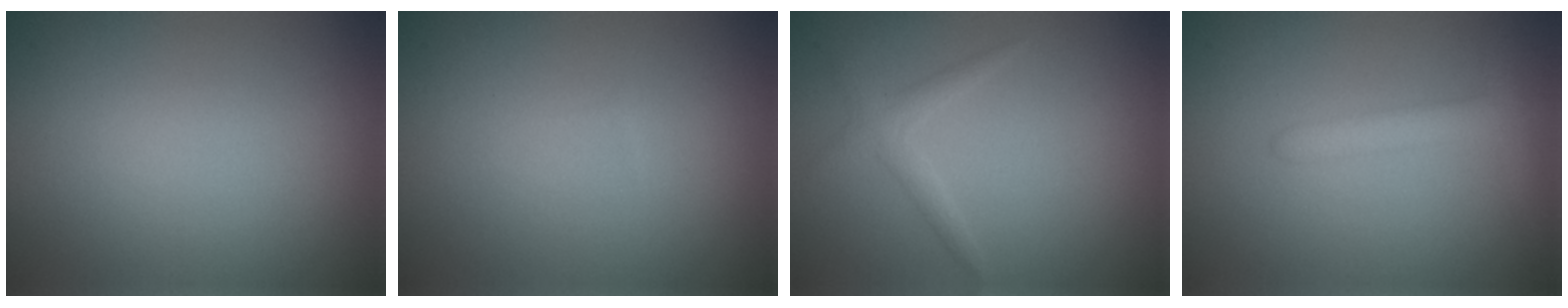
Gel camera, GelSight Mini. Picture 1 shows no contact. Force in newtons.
{"total": 0.0}
{"total": 1.5, "press": 1.5, "slide": 0.1}
{"total": 2.5, "press": 2.5, "slide": 0.2}